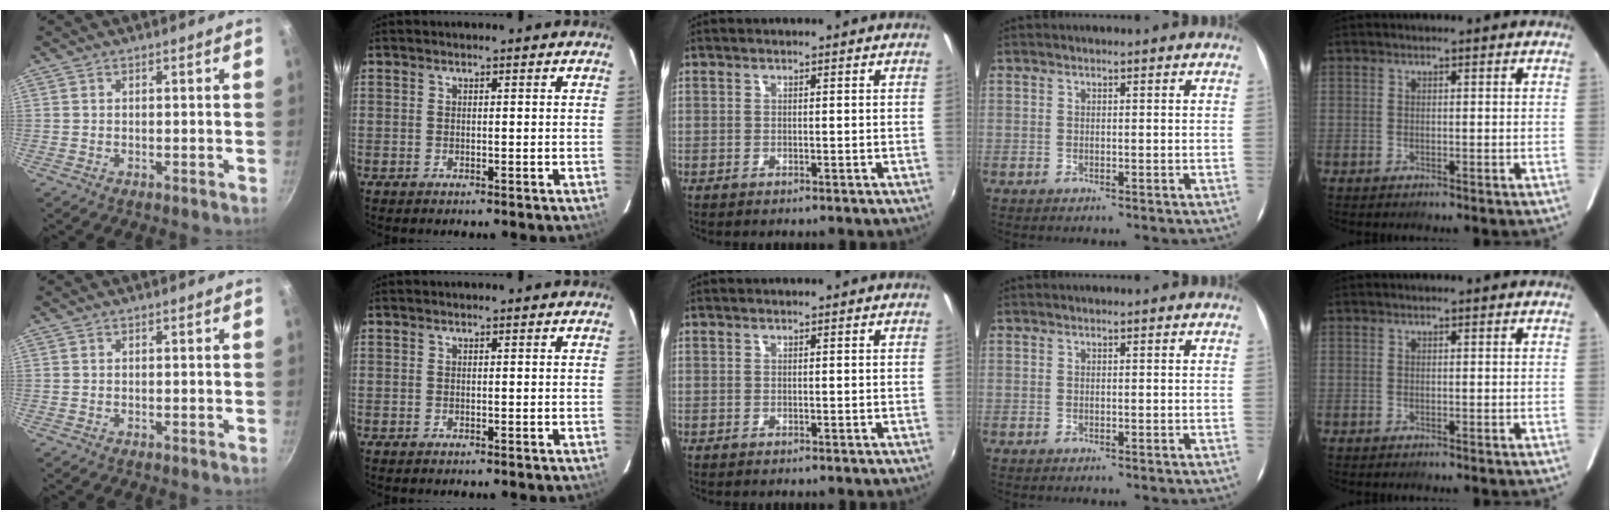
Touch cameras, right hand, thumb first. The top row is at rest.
{}